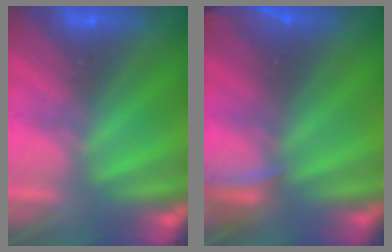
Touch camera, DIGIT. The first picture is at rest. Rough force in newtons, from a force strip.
{"total": 2.6}